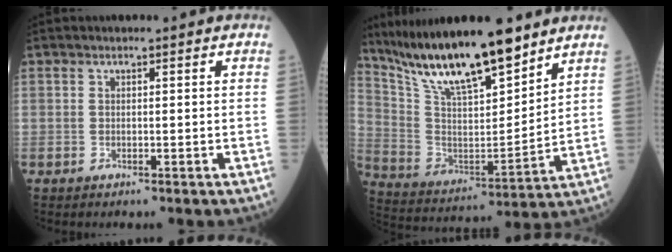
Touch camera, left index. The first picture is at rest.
{"total": 18.5, "force": [14.9, 3.0, 10.6], "torque": [-0.188, -0.002, 0.279]}